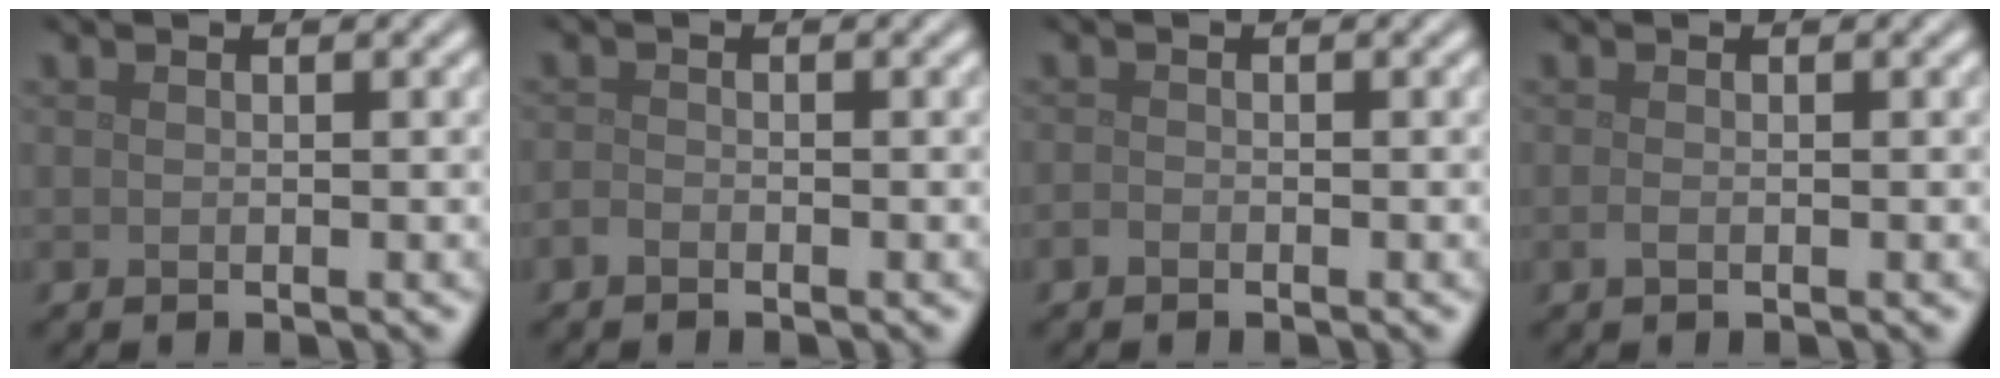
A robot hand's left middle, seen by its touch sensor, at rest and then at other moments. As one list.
[{"total": 0.8, "force": [-0.6, 0.4, 0.3], "torque": [-0.006, 0.000, -0.015]}, {"total": 0.6, "force": [-0.4, 0.3, 0.2], "torque": [-0.003, -0.002, -0.009]}, {"total": 0.6, "force": [-0.2, 0.2, 0.5], "torque": [-0.012, -0.002, -0.005]}]